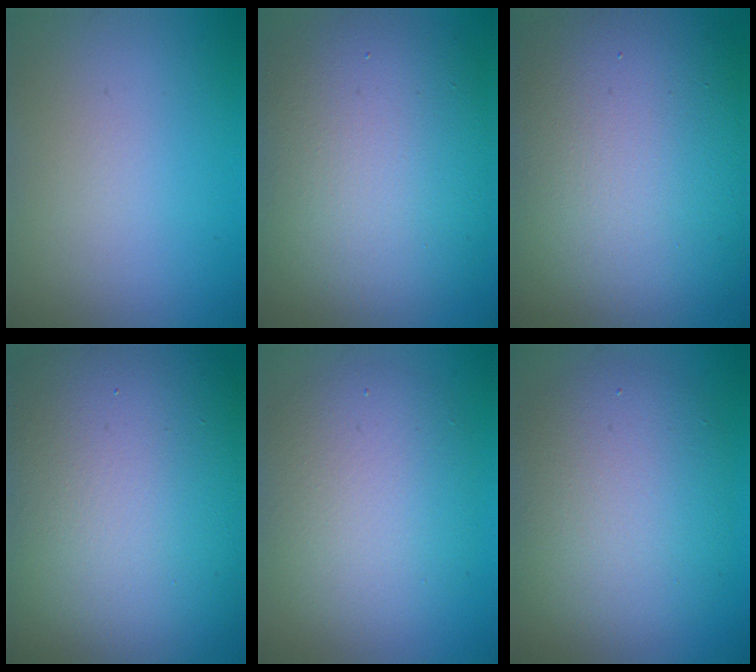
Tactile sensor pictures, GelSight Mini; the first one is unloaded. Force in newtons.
{"total": 12.8, "press": 12.7, "slide": 0.8}
{"total": 16.5, "press": 16.4, "slide": 1.1}
{"total": 19.9, "press": 19.8, "slide": 1.4}
{"total": 6.7, "press": 6.7, "slide": 0.4}
{"total": 7.6, "press": 7.6, "slide": 0.4}